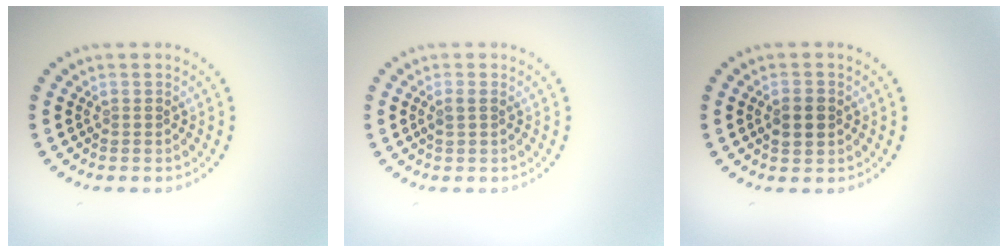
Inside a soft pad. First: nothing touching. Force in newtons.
{"total": 1.1, "press": 0.9, "slide": 0.5}
{"total": 2.4, "press": 2.4, "slide": 0.2}